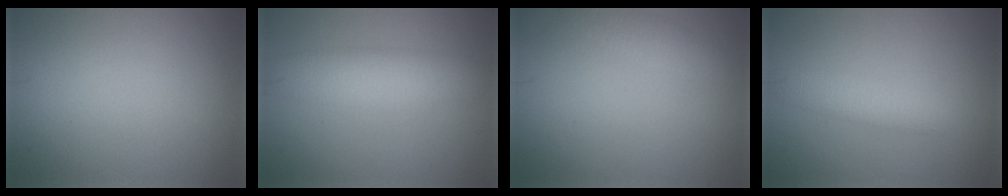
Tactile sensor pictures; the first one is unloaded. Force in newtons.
{"total": 5.2, "press": 5.2, "slide": 0.1}
{"total": 2.4, "press": 2.4, "slide": 0.2}
{"total": 3.0, "press": 3.0, "slide": 0.1}